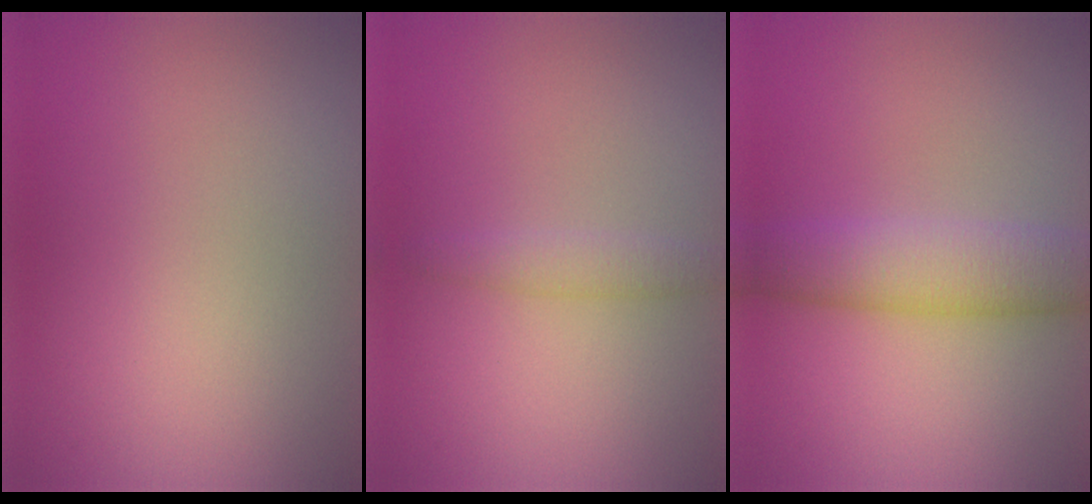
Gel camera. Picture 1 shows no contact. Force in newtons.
{"total": 1.6, "press": 1.6, "slide": 0.0}
{"total": 5.3, "press": 5.3, "slide": 0.2}